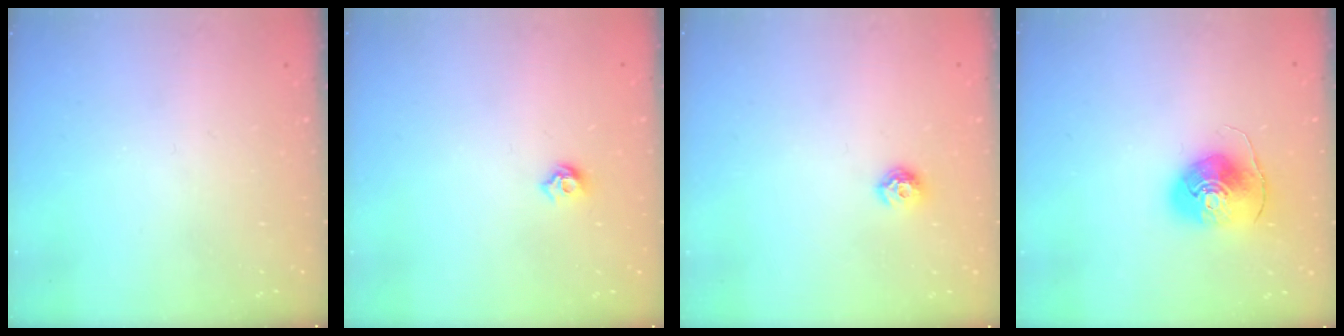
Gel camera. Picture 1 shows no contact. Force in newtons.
{"total": 5.9, "press": 5.8, "slide": 1.0}
{"total": 7.1, "press": 7.1, "slide": 0.8}
{"total": 8.8, "press": 8.8, "slide": 0.8}